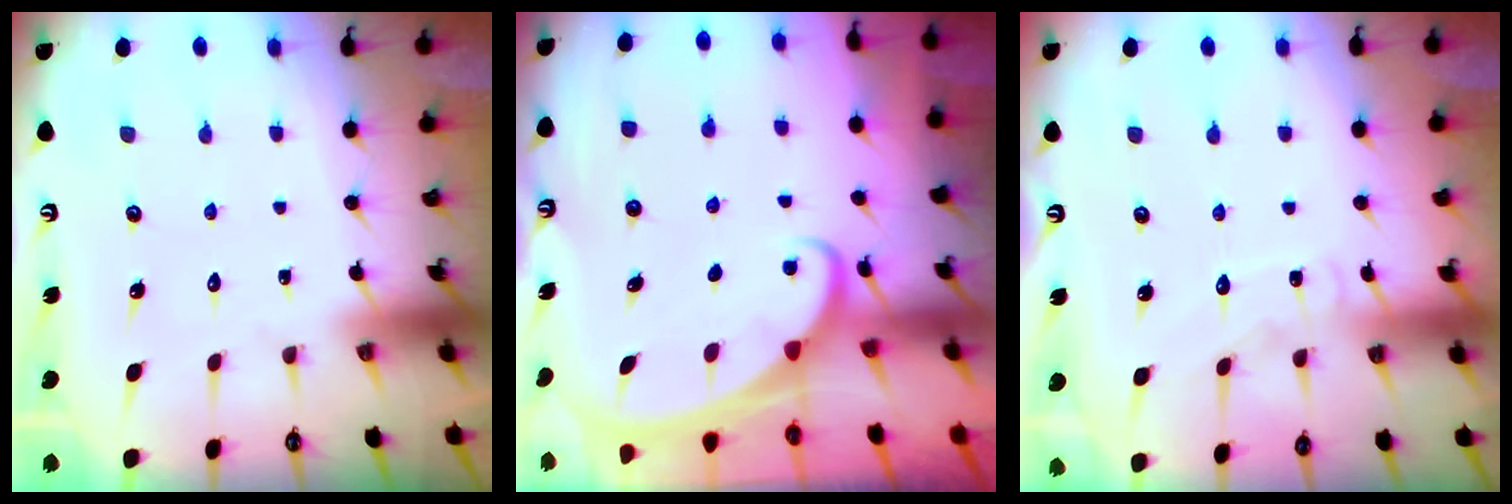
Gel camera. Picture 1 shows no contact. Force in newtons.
{"total": 2.4, "press": 2.3, "slide": 0.3}
{"total": 5.8, "press": 5.8, "slide": 0.6}